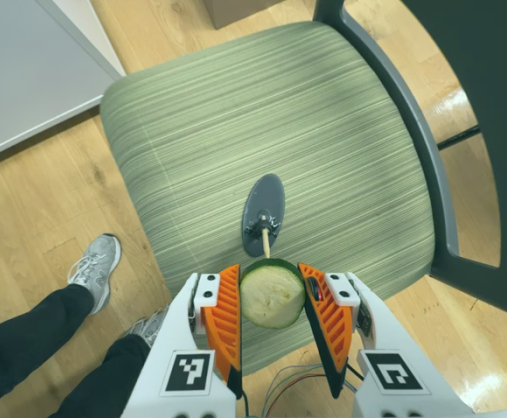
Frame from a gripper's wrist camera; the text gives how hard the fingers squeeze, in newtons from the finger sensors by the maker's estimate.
{"total": 9.8, "left": 10.9, "right": 8.7}